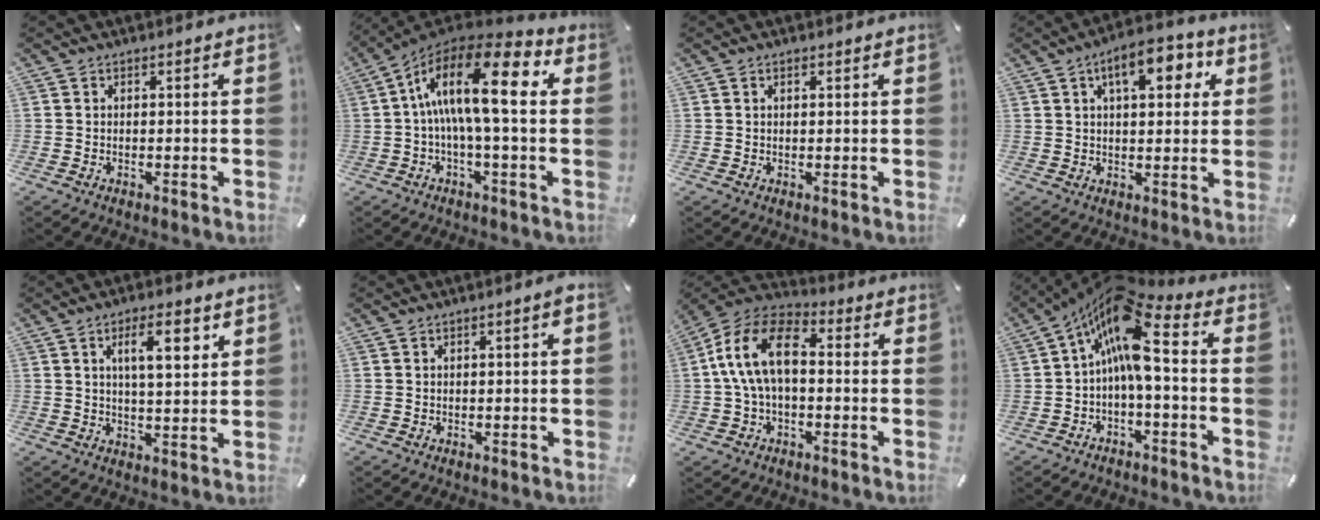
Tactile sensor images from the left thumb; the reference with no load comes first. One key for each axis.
{"total": 17.6, "fx": 2.9, "fy": 5.4, "fz": 16.5, "tx": -0.316, "ty": -0.016, "tz": 0.038}
{"total": 1.4, "fx": 0.5, "fy": 0.8, "fz": 1.0, "tx": -0.022, "ty": 0.005, "tz": 0.007}
{"total": 10.2, "fx": 4.2, "fy": 4.7, "fz": 8.1, "tx": -0.114, "ty": -0.004, "tz": 0.063}
{"total": 9.4, "fx": 4.0, "fy": 2.9, "fz": 8.0, "tx": -0.123, "ty": -0.009, "tz": 0.060}
{"total": 1.7, "fx": 0.0, "fy": 0.2, "fz": 1.7, "tx": -0.028, "ty": -0.001, "tz": 0.000}
{"total": 14.1, "fx": 0.2, "fy": 8.4, "fz": 11.3, "tx": -0.245, "ty": 0.013, "tz": -0.001}
{"total": 15.3, "fx": 3.2, "fy": 6.1, "fz": 13.6, "tx": -0.250, "ty": -0.020, "tz": 0.047}